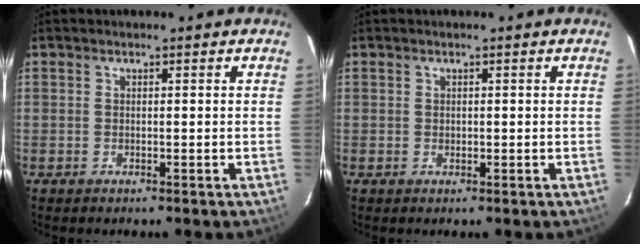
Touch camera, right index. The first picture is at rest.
{"total": 0.5, "force": [0.1, 0.5, 0.0], "torque": [0.003, -0.001, 0.004]}